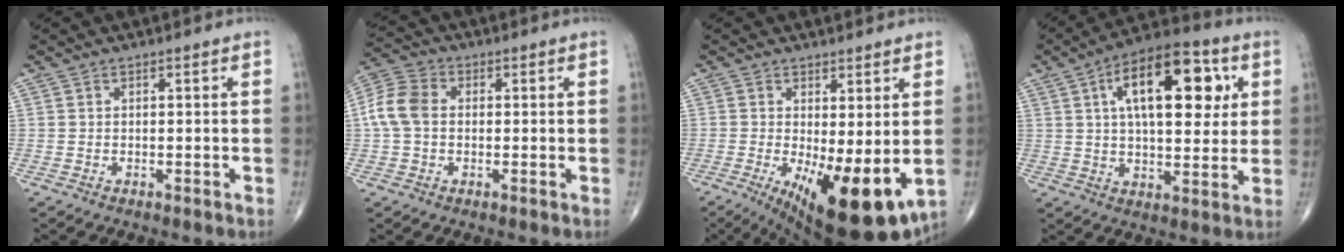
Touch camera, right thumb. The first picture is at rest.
{"total": 7.6, "force": [0.2, 5.5, 5.2], "torque": [-0.111, 0.022, -0.004]}
{"total": 14.8, "force": [-2.8, 5.4, 13.5], "torque": [-0.205, -0.034, -0.024]}
{"total": 19.3, "force": [5.8, 9.1, 16.0], "torque": [-0.216, 0.003, 0.084]}